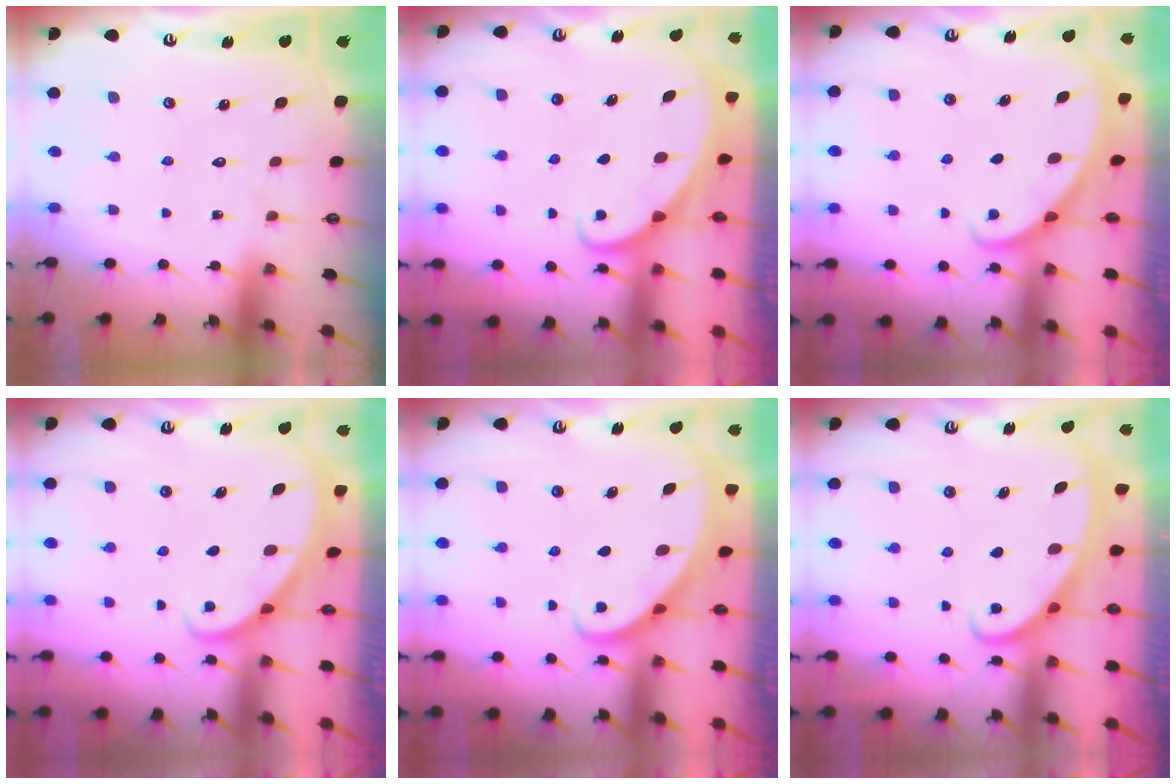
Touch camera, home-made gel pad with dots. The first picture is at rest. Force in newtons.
{"total": 1.8, "press": 1.8, "slide": 0.1}
{"total": 1.8, "press": 1.8, "slide": 0.1}
{"total": 2.1, "press": 2.1, "slide": 0.1}
{"total": 2.4, "press": 2.4, "slide": 0.2}
{"total": 2.8, "press": 2.8, "slide": 0.4}